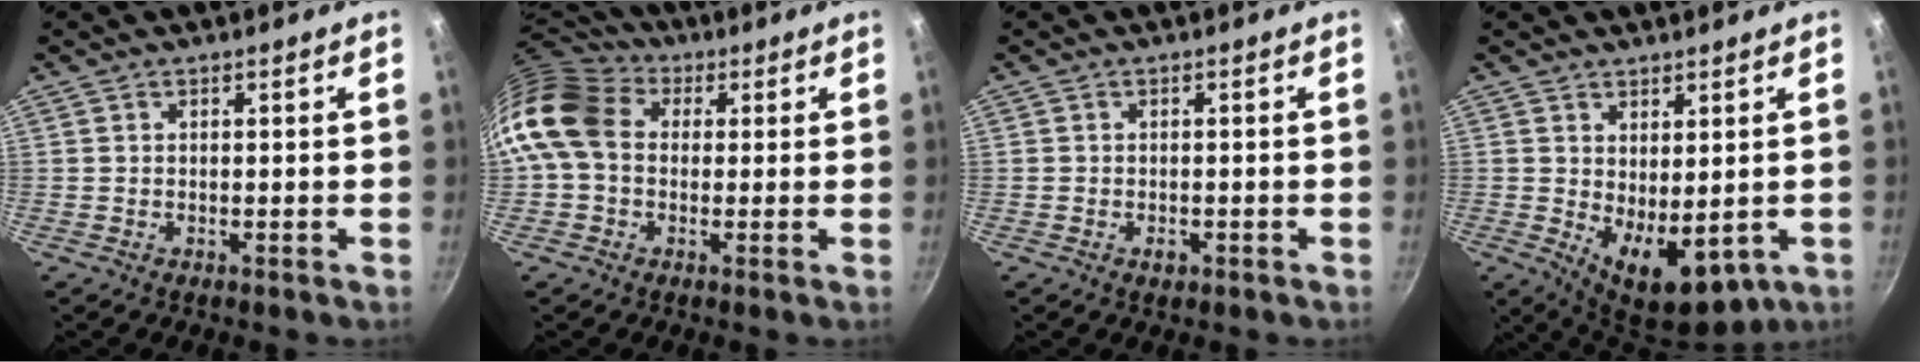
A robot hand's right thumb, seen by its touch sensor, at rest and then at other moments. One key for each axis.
{"total": 13.5, "fx": 1.7, "fy": 10.4, "fz": 8.4, "tx": -0.147, "ty": 0.023, "tz": 0.012}
{"total": 1.3, "fx": -0.6, "fy": 0.8, "fz": 0.8, "tx": -0.011, "ty": 0.004, "tz": -0.009}
{"total": 10.3, "fx": -0.3, "fy": 5.6, "fz": 8.6, "tx": -0.110, "ty": -0.025, "tz": 0.017}